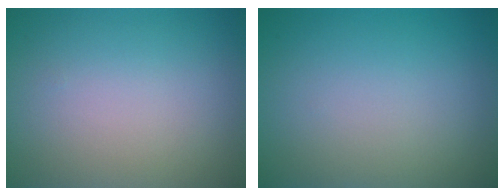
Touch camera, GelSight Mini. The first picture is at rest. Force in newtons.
{"total": 0.0}